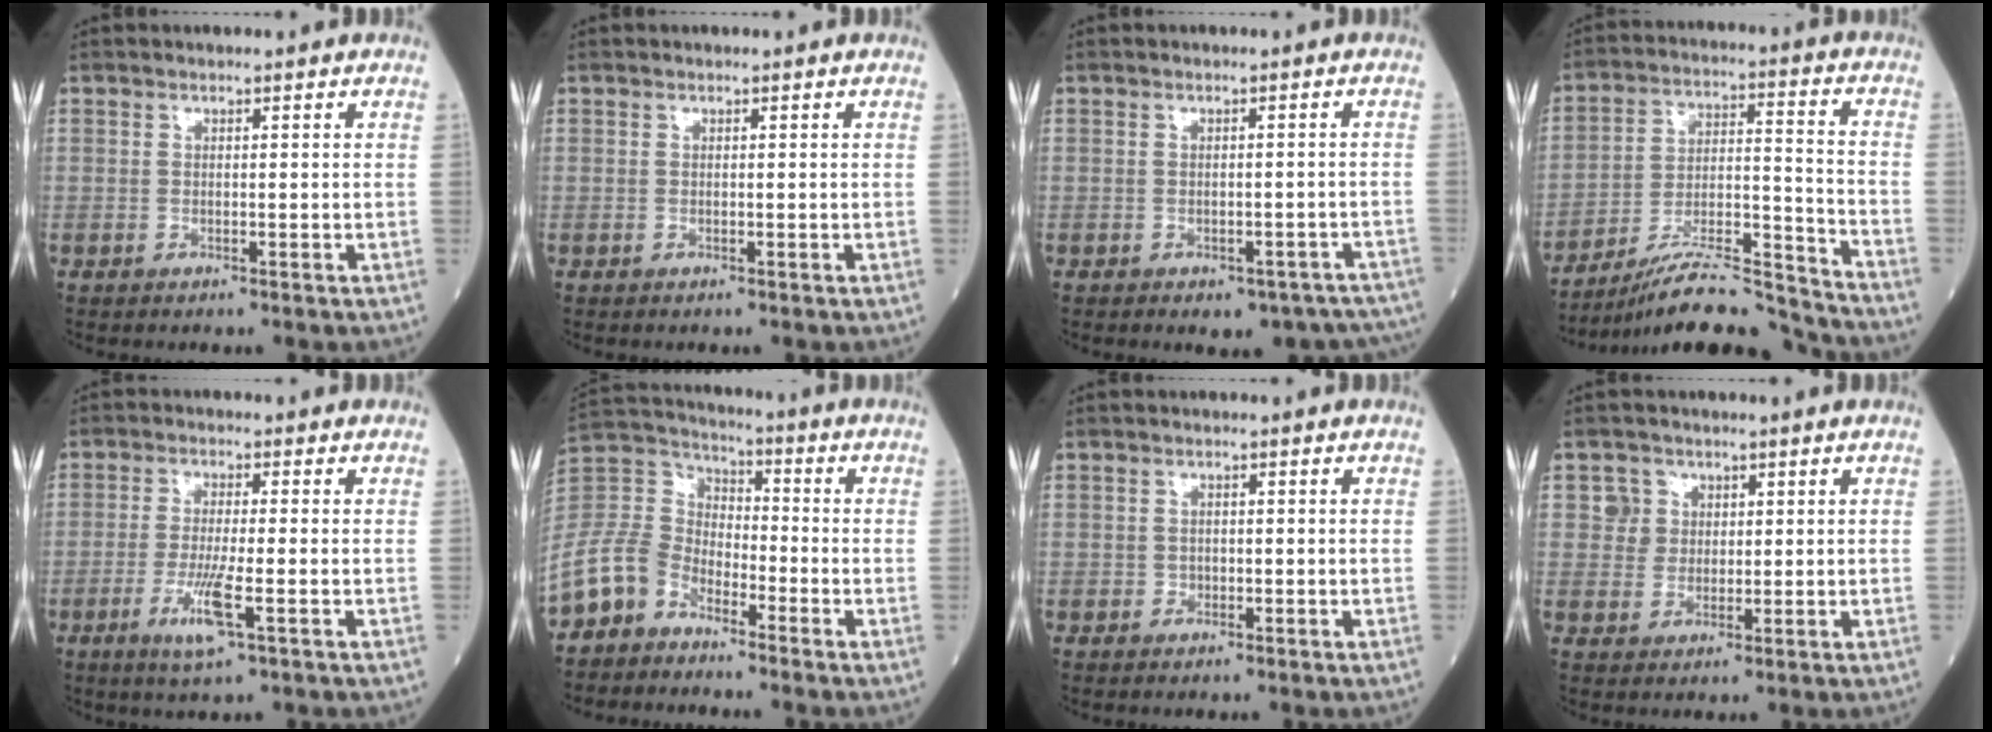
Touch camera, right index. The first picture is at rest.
{"total": 0.0}
{"total": 9.8, "force": [-7.8, 4.9, 3.5], "torque": [-0.029, 0.007, -0.083]}
{"total": 16.7, "force": [-15.7, 0.3, 5.6], "torque": [-0.105, 0.017, -0.263]}
{"total": 6.0, "force": [-2.3, 0.1, 5.5], "torque": [-0.111, -0.015, -0.042]}
{"total": 12.4, "force": [-8.7, 7.7, 4.2], "torque": [-0.114, 0.033, -0.176]}
{"total": 0.8, "force": [-0.2, 0.7, 0.1], "torque": [0.005, 0.003, -0.004]}
{"total": 3.5, "force": [1.3, 3.2, 0.1], "torque": [0.005, 0.005, 0.021]}